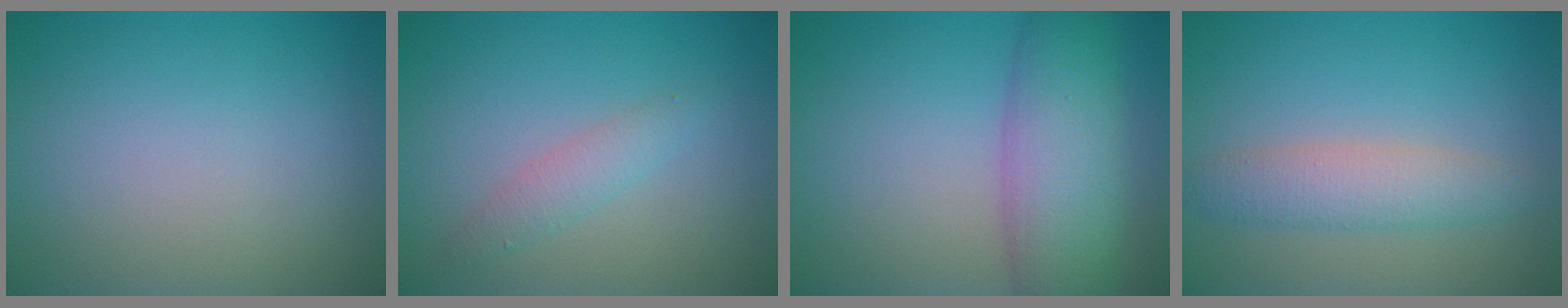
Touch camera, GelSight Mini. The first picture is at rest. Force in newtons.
{"total": 1.8, "press": 1.8, "slide": 0.1}
{"total": 7.4, "press": 7.4, "slide": 0.2}
{"total": 3.4, "press": 3.4, "slide": 0.1}